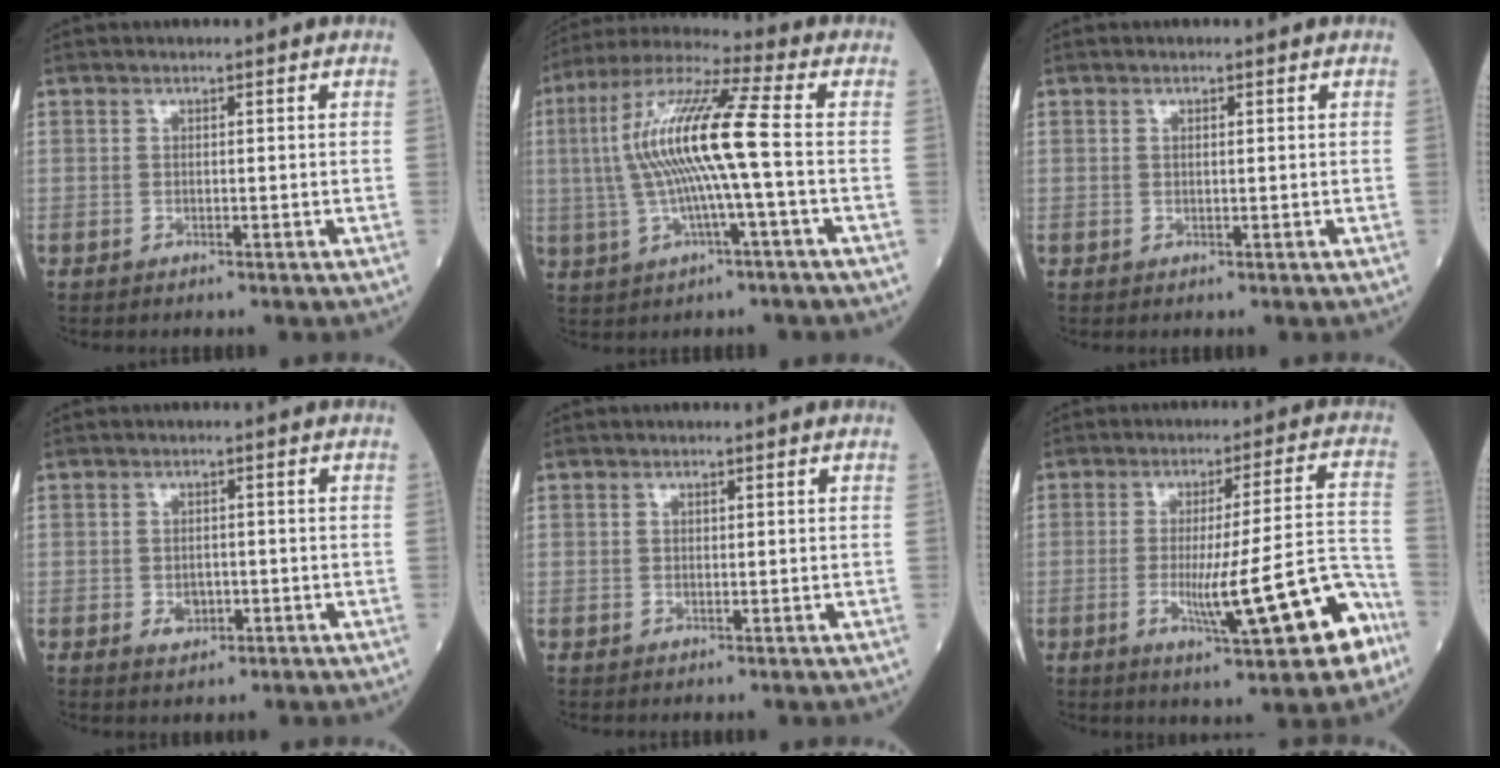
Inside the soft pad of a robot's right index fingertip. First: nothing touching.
{"total": 14.1, "force": [0.0, 0.2, 14.1], "torque": [-0.282, 0.019, -0.008]}
{"total": 0.6, "force": [0.2, 0.2, 0.5], "torque": [-0.012, 0.000, 0.003]}
{"total": 2.8, "force": [-0.9, 1.9, 1.8], "torque": [-0.026, 0.002, -0.006]}
{"total": 0.6, "force": [0.2, 0.4, 0.4], "torque": [-0.009, 0.000, 0.004]}
{"total": 14.6, "force": [-5.9, 1.2, 13.3], "torque": [-0.182, 0.008, -0.075]}